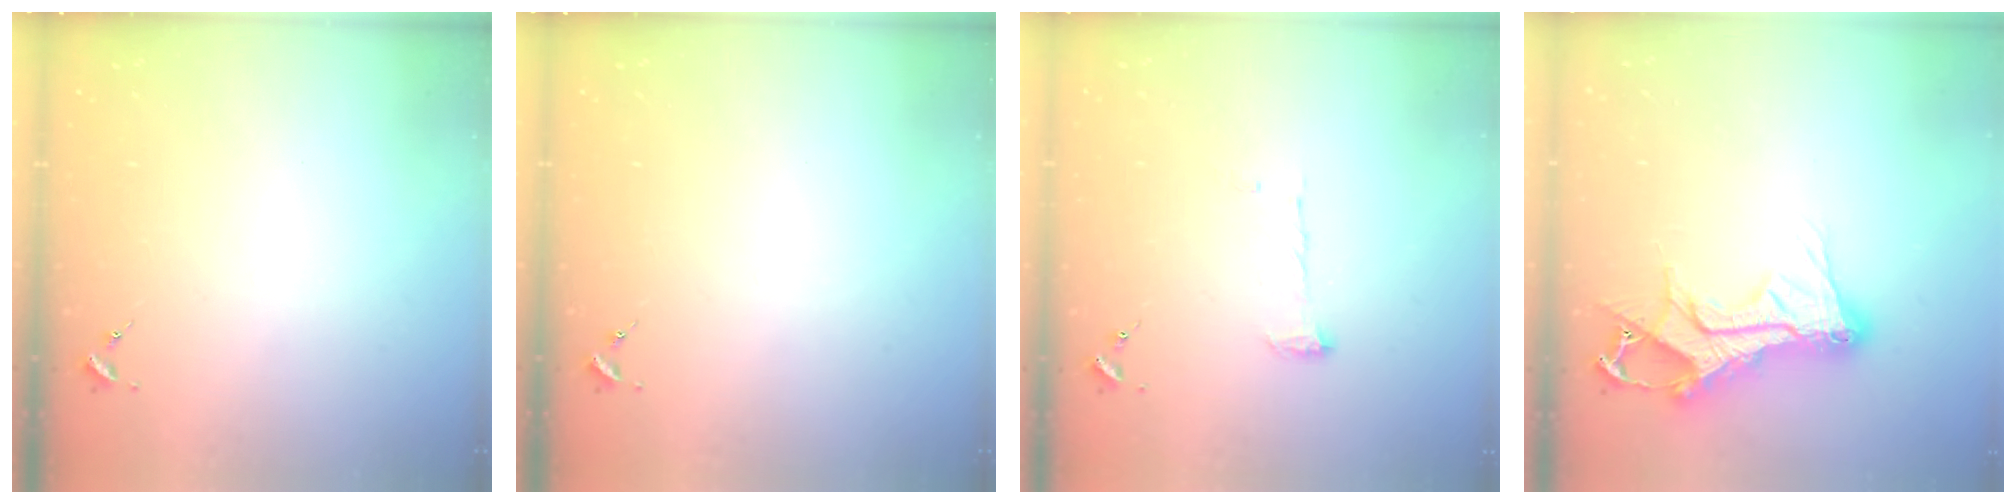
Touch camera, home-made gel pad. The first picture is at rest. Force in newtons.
{"total": 0.0}
{"total": 7.6, "press": 7.6, "slide": 0.6}
{"total": 16.4, "press": 16.3, "slide": 1.3}